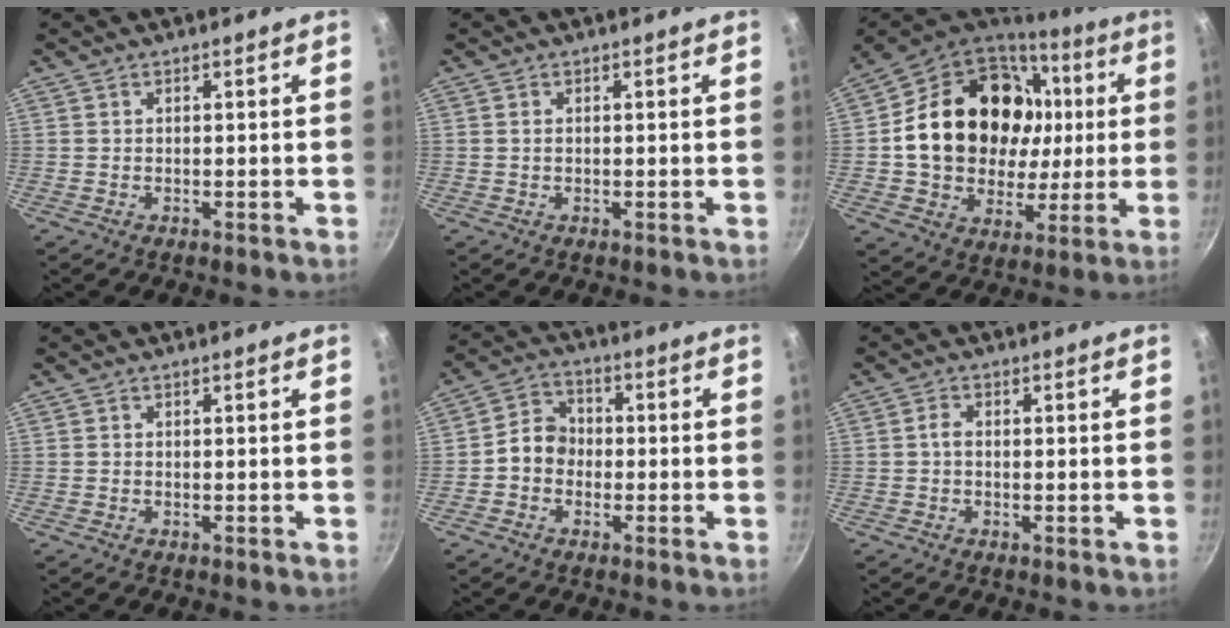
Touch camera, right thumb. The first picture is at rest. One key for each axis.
{"total": 0.6, "fx": 0.1, "fy": 0.4, "fz": 0.5, "tx": -0.009, "ty": 0.002, "tz": 0.002}
{"total": 27.2, "fx": 4.6, "fy": 20.9, "fz": 16.7, "tx": -0.267, "ty": 0.026, "tz": 0.089}
{"total": 0.0}
{"total": 6.3, "fx": -1.0, "fy": 5.3, "fz": 3.2, "tx": -0.024, "ty": 0.023, "tz": -0.034}
{"total": 1.7, "fx": -0.2, "fy": 1.0, "fz": 1.4, "tx": -0.033, "ty": 0.007, "tz": -0.009}